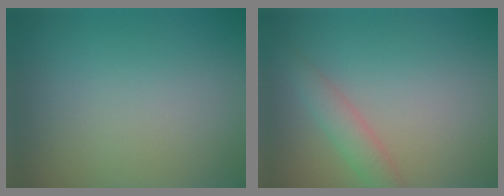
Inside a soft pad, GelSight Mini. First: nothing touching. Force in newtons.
{"total": 2.4, "press": 2.4, "slide": 0.1}